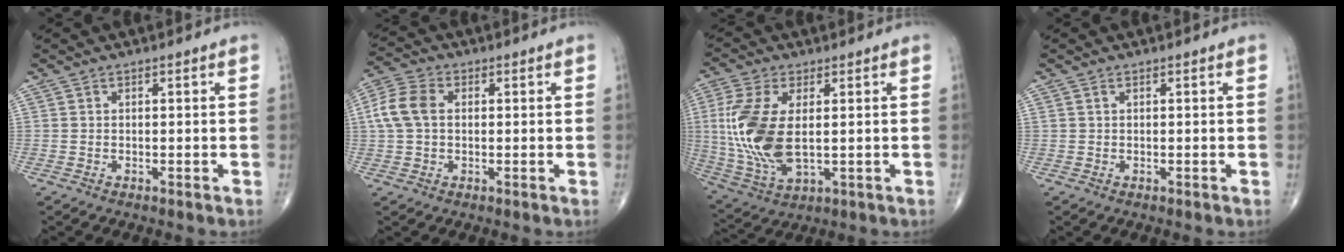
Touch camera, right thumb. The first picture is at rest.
{"total": 7.3, "force": [0.9, 5.1, 5.2], "torque": [-0.118, 0.019, 0.013]}
{"total": 15.5, "force": [0.7, 7.7, 13.4], "torque": [-0.310, -0.014, 0.024]}
{"total": 0.0}